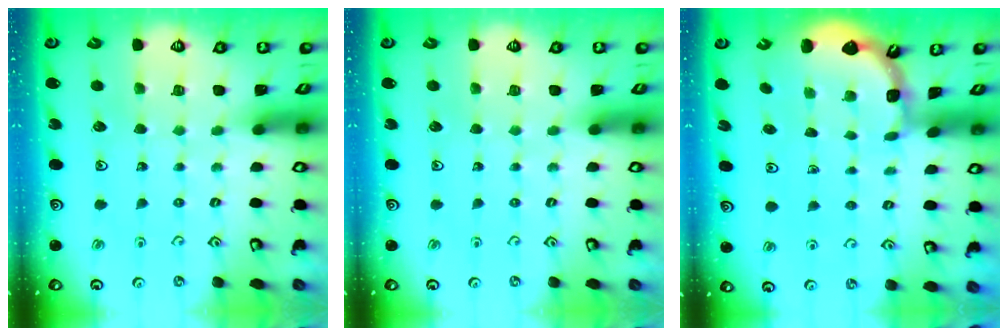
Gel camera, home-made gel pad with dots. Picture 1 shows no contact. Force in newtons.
{"total": 0.0}
{"total": 1.4, "press": 1.4, "slide": 0.1}